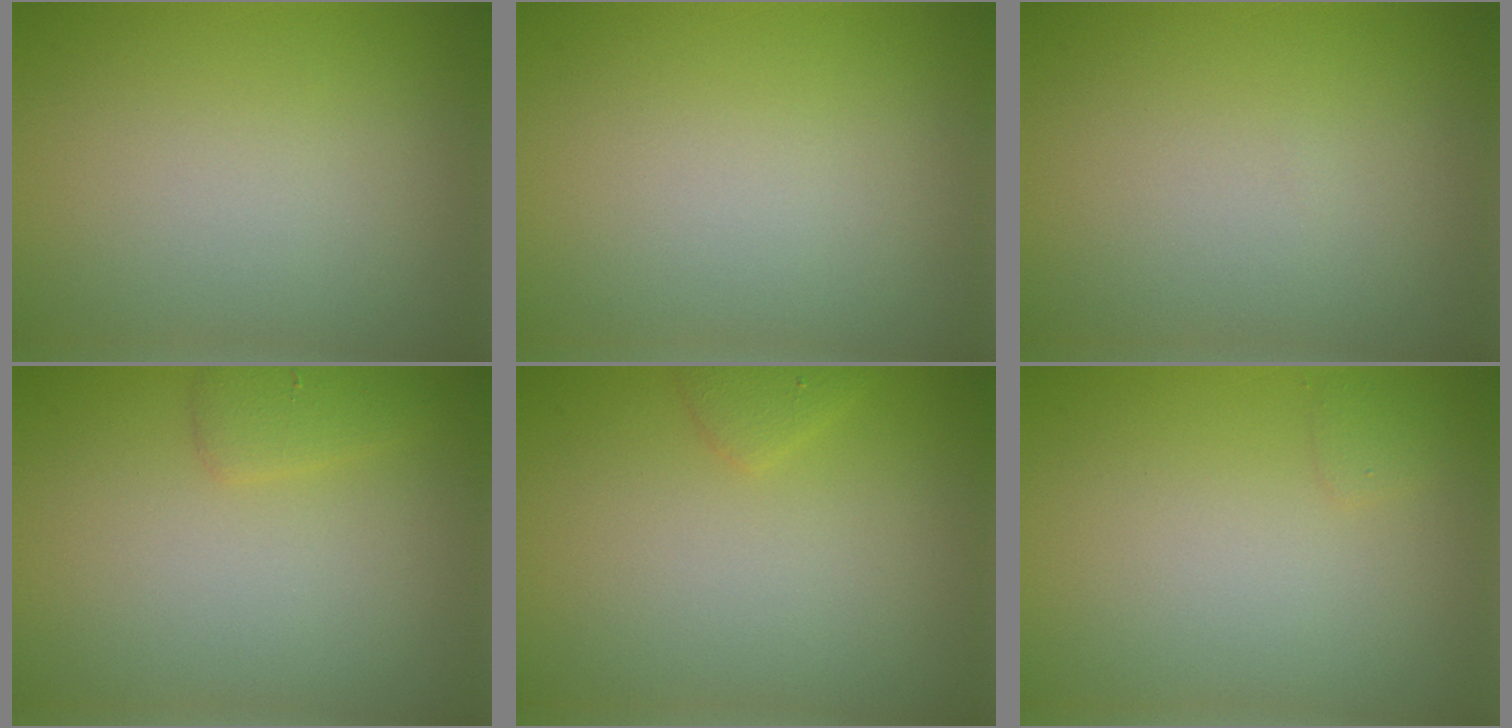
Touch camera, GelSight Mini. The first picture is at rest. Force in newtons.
{"total": 0.0}
{"total": 0.0}
{"total": 1.4, "press": 1.4, "slide": 0.2}
{"total": 1.1, "press": 1.0, "slide": 0.1}
{"total": 0.7, "press": 0.7, "slide": 0.1}